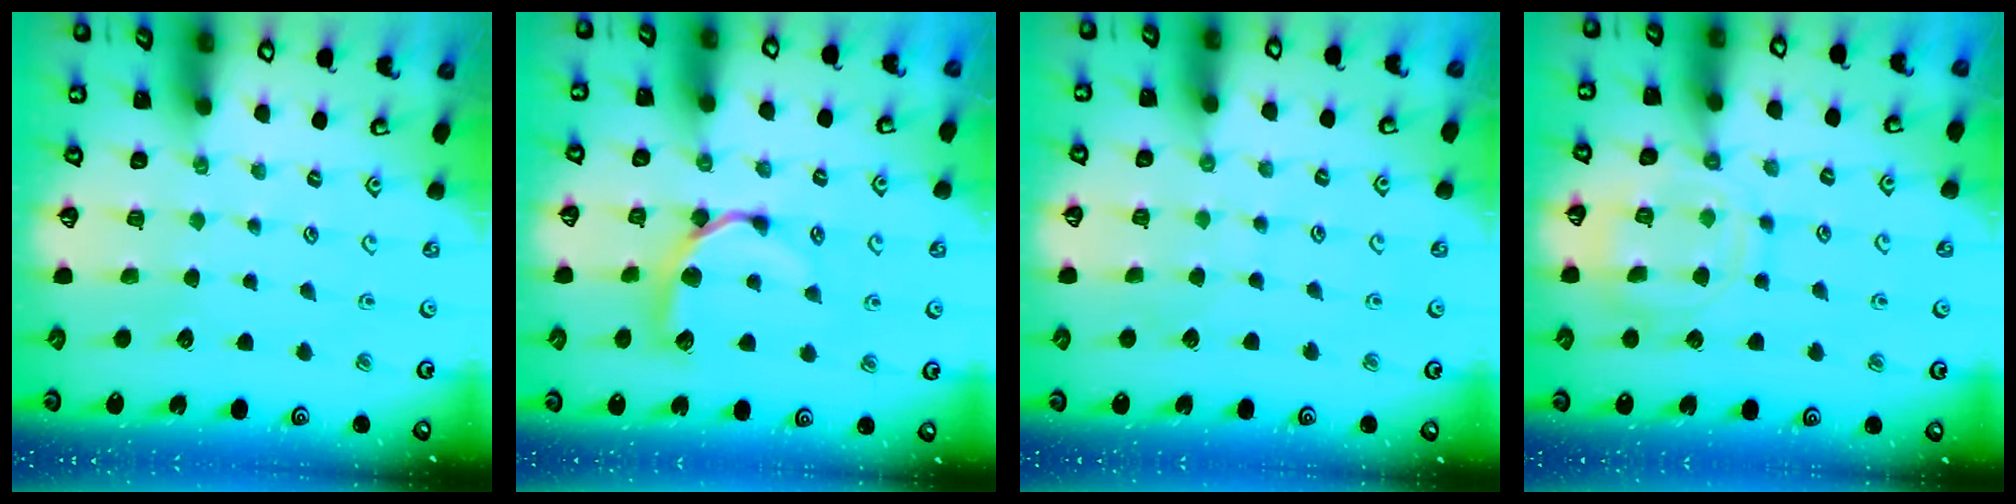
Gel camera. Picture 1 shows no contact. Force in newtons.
{"total": 8.9, "press": 8.9, "slide": 0.9}
{"total": 3.1, "press": 3.1, "slide": 0.4}
{"total": 11.0, "press": 11.0, "slide": 0.9}